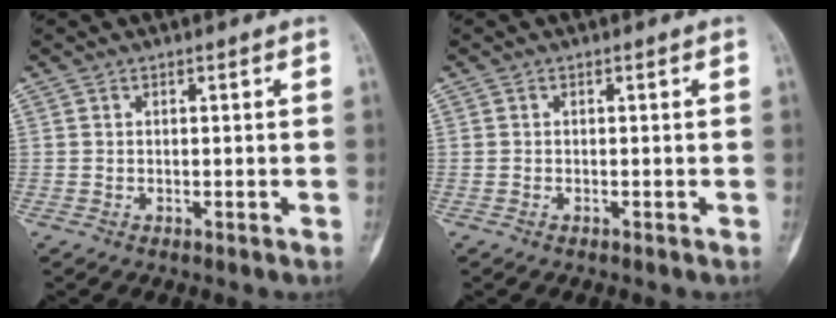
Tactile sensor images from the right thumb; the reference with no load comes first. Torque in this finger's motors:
{"motor_torque": [0.29, 0.09, -0.24, 0.06, 0.02]}